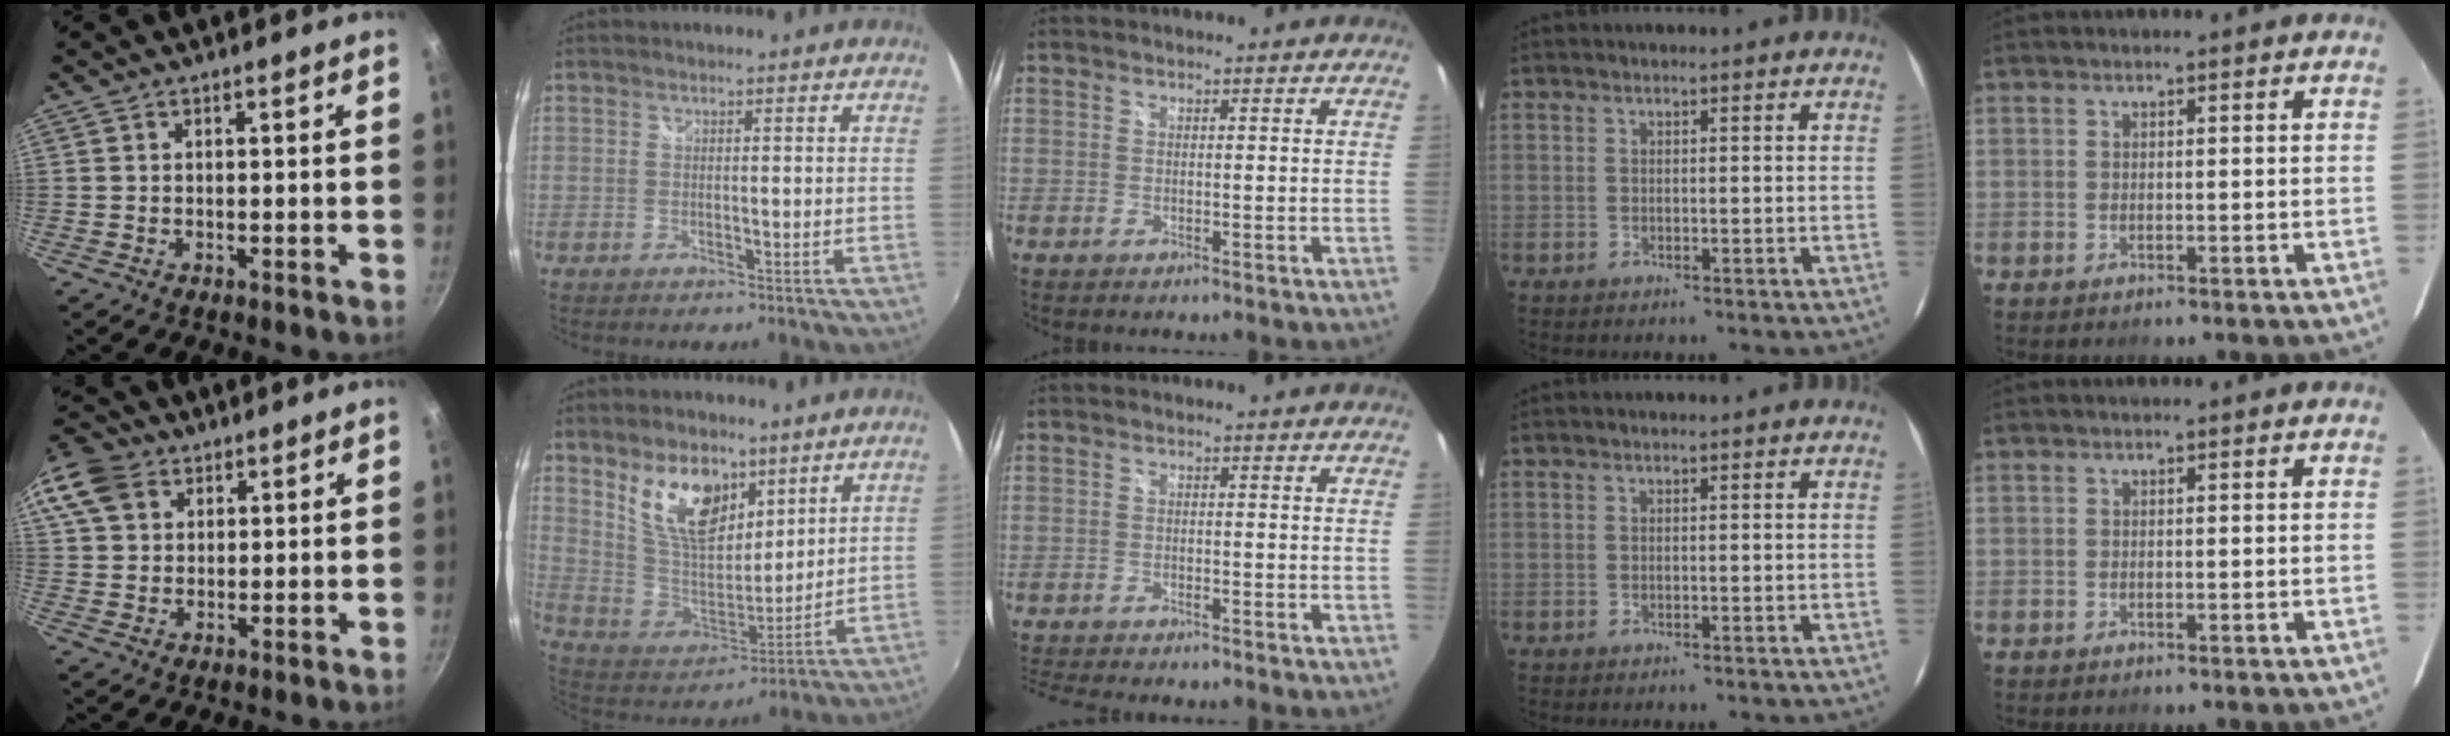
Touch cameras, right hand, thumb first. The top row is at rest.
{"thumb": {"total": 13.3, "force": [5.6, 10.2, 6.3], "torque": [-0.132, 0.017, 0.101]}, "index": {"total": 14.8, "force": [8.6, 7.9, 9.2], "torque": [-0.173, 0.001, 0.169]}, "middle": {"total": 5.9, "force": [-5.4, 0.6, 2.4], "torque": [-0.061, -0.017, -0.091]}}